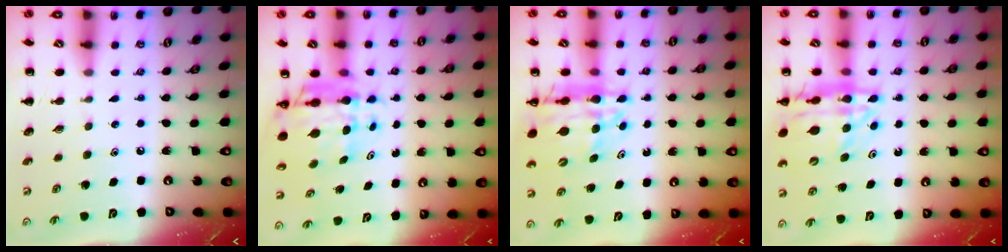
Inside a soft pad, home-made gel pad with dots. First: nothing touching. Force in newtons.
{"total": 8.1, "press": 7.8, "slide": 2.4}
{"total": 13.8, "press": 13.3, "slide": 3.7}
{"total": 16.8, "press": 16.3, "slide": 4.0}